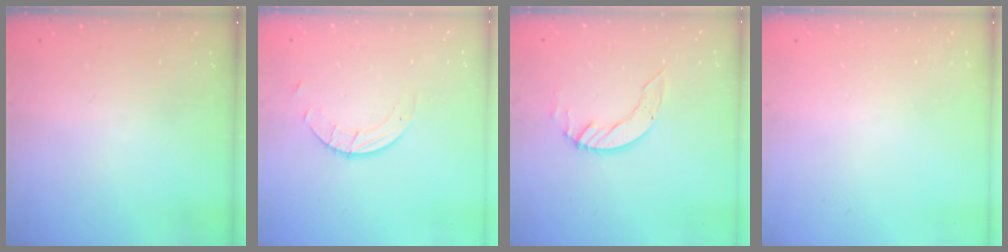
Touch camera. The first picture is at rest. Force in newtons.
{"total": 3.1, "press": 3.1, "slide": 0.2}
{"total": 5.4, "press": 5.4, "slide": 0.1}
{"total": 0.0}